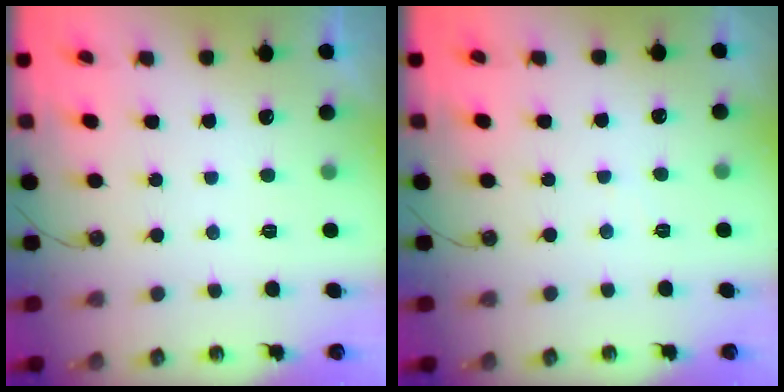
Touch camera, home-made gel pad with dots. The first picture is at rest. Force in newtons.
{"total": 1.9, "press": 1.9, "slide": 0.4}